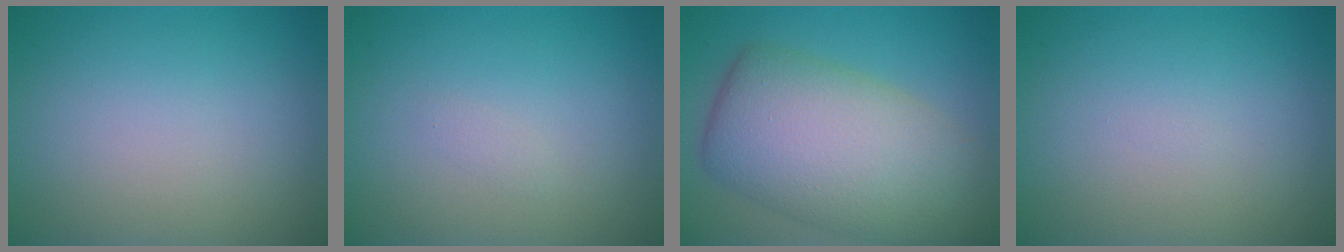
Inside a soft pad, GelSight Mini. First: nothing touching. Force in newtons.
{"total": 0.6, "press": 0.6, "slide": 0.0}
{"total": 10.3, "press": 10.3, "slide": 0.6}
{"total": 0.0}